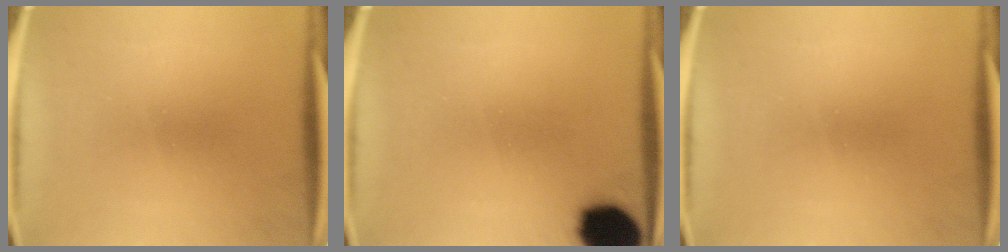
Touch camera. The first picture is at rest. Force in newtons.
{"total": 14.0}
{"total": 0.0}